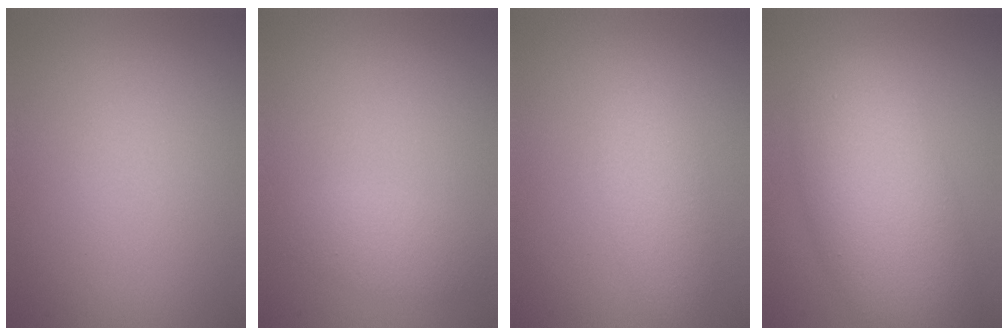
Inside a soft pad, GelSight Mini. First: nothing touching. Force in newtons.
{"total": 1.8, "press": 1.8, "slide": 0.1}
{"total": 2.7, "press": 2.7, "slide": 0.0}
{"total": 8.2, "press": 8.2, "slide": 0.1}